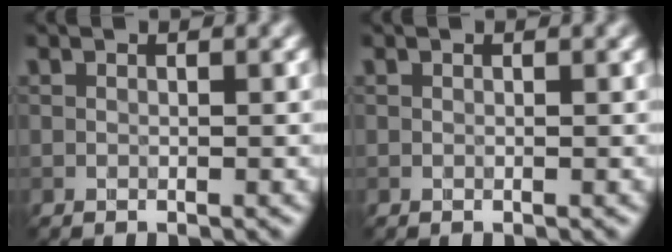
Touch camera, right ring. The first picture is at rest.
{"total": 0.0}